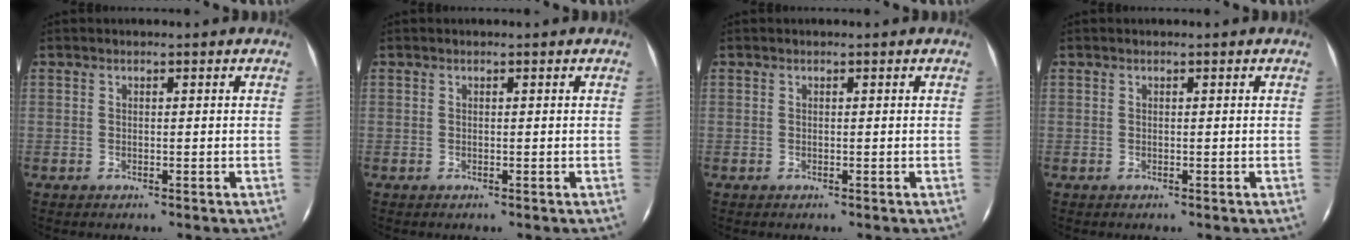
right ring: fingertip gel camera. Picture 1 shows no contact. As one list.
[{"total": 0.0}, {"total": 0.0}, {"total": 0.0}]